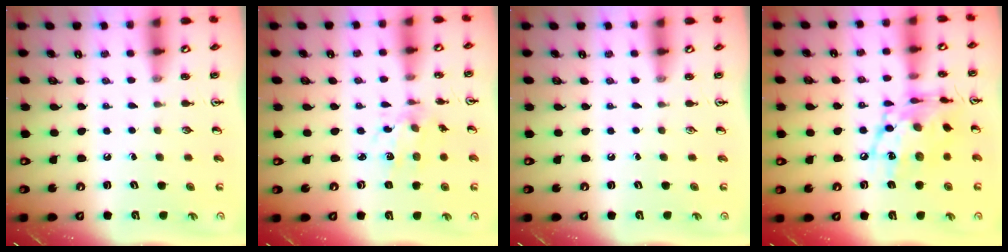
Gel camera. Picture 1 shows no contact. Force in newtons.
{"total": 4.0, "press": 3.8, "slide": 1.3}
{"total": 0.0}
{"total": 15.5, "press": 15.4, "slide": 1.0}